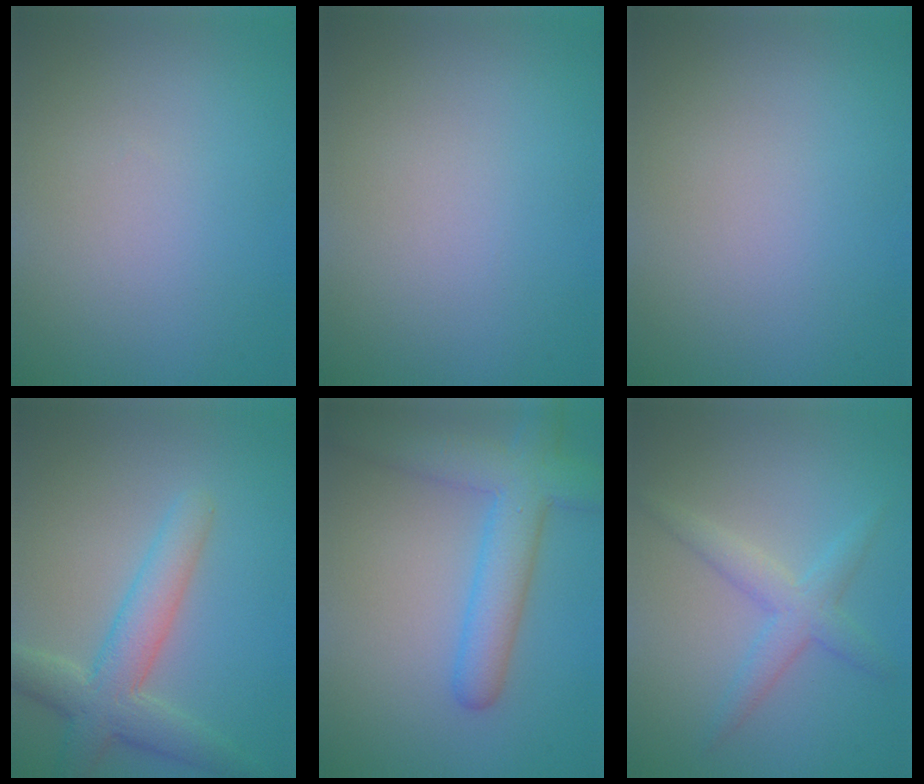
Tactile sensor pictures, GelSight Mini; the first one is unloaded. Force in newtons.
{"total": 0.0}
{"total": 0.0}
{"total": 5.1, "press": 5.1, "slide": 0.5}
{"total": 6.0, "press": 6.0, "slide": 0.2}
{"total": 2.9, "press": 2.9, "slide": 0.1}